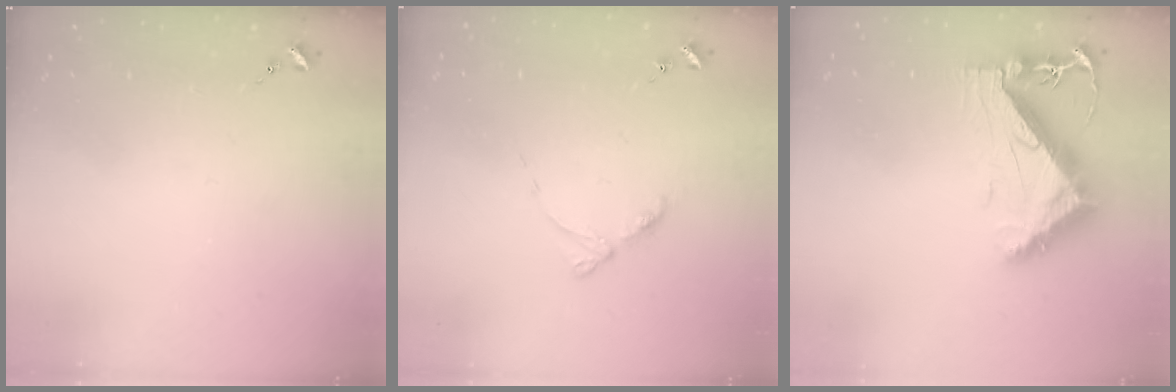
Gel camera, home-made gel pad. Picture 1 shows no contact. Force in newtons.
{"total": 5.2, "press": 5.1, "slide": 0.6}
{"total": 9.5, "press": 9.5, "slide": 1.1}